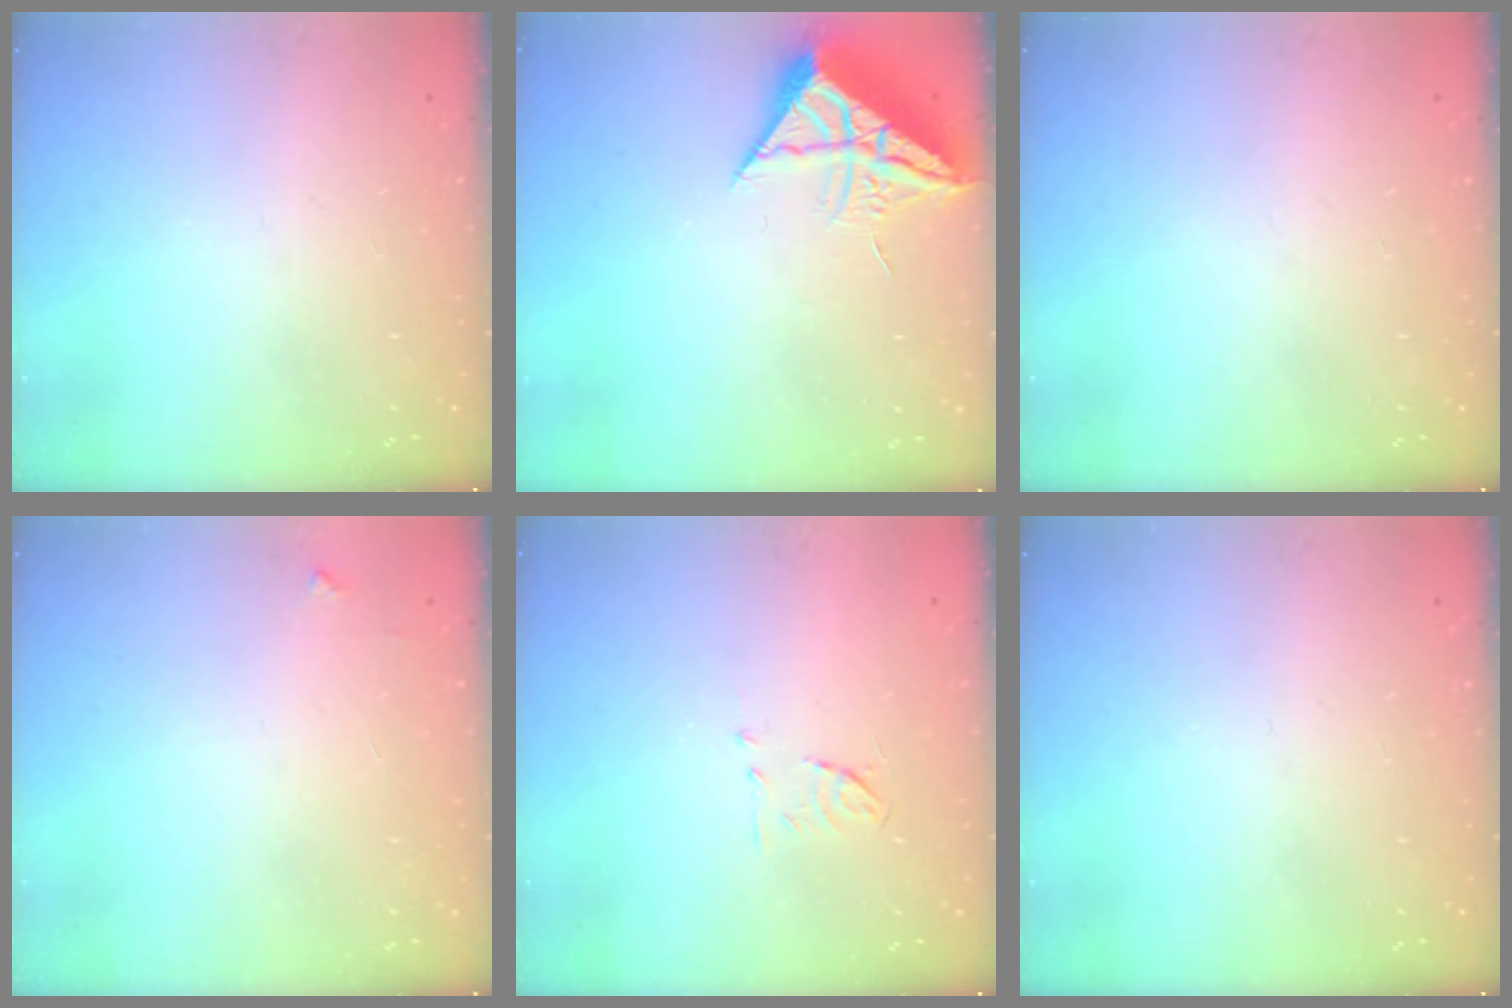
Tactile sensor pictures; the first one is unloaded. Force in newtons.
{"total": 10.4, "press": 10.3, "slide": 1.1}
{"total": 0.0}
{"total": 3.3, "press": 3.3, "slide": 0.4}
{"total": 5.3, "press": 5.2, "slide": 0.8}
{"total": 0.0}